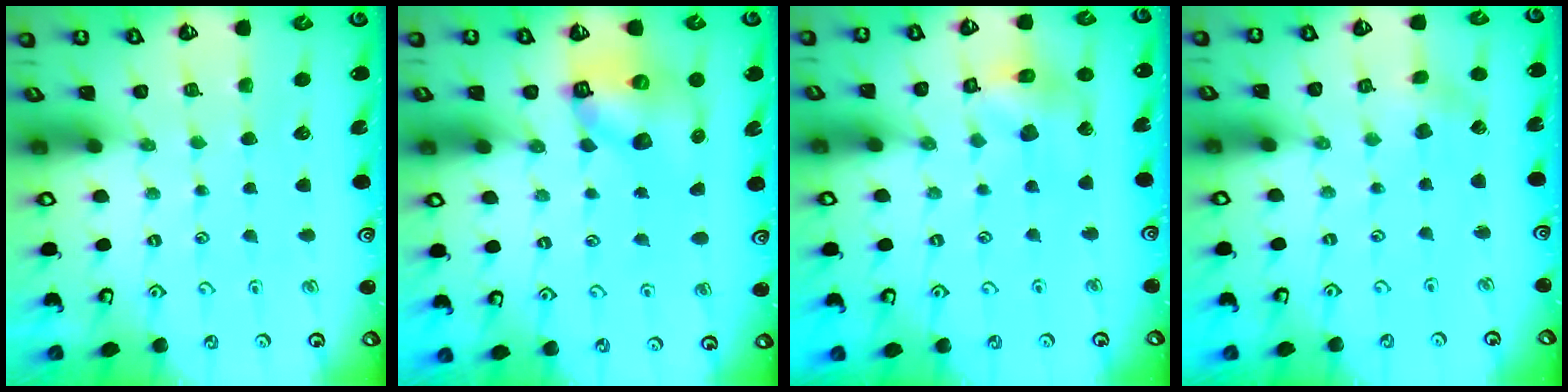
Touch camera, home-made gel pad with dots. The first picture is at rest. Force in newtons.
{"total": 9.8, "press": 9.7, "slide": 1.6}
{"total": 12.5, "press": 12.4, "slide": 1.7}
{"total": 1.7, "press": 1.7, "slide": 0.3}